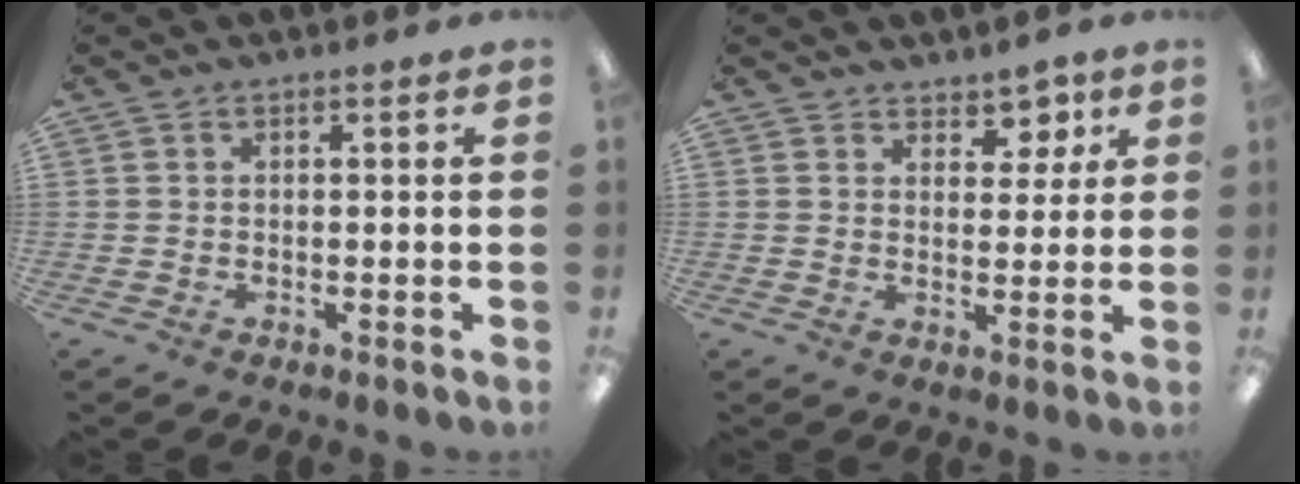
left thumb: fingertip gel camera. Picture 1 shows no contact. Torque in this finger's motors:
{"motor_torque": [-0.21, -0.13, -0.24, -0.05, -0.03]}